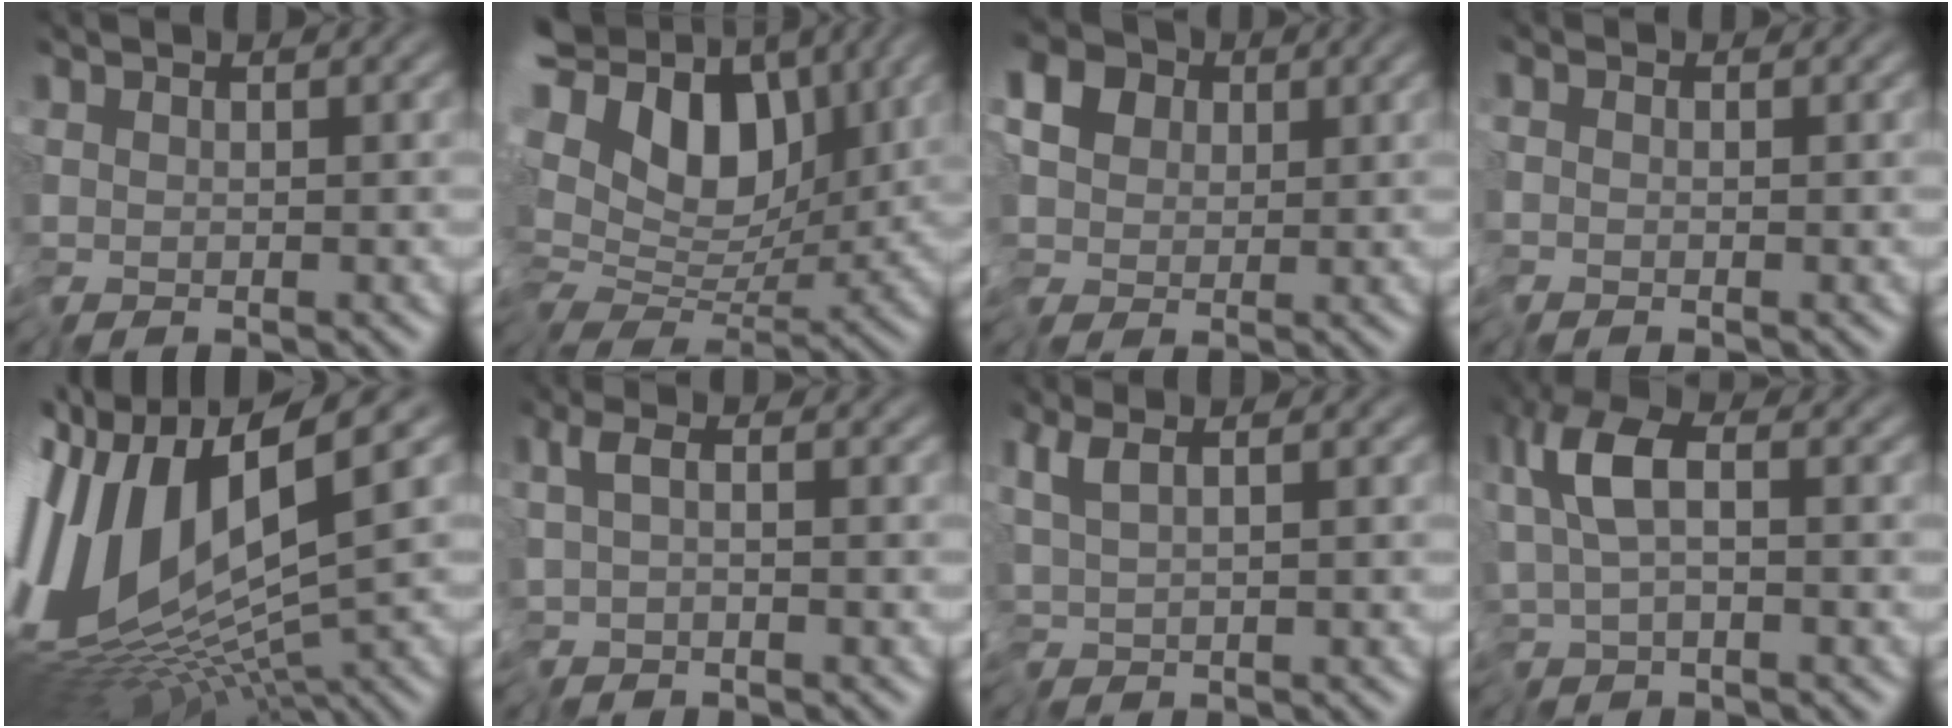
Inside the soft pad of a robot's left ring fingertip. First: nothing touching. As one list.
[{"total": 11.0, "force": [3.0, 6.9, 8.0], "torque": [-0.147, 0.001, 0.061]}, {"total": 9.2, "force": [2.2, 7.2, 5.2], "torque": [-0.096, 0.018, 0.006]}, {"total": 0.6, "force": [0.0, -0.1, -0.6], "torque": [0.007, -0.004, 0.000]}, {"total": 12.2, "force": [1.0, 3.9, 11.5], "torque": [-0.240, -0.007, 0.035]}, {"total": 1.0, "force": [-0.7, -0.2, 0.7], "torque": [-0.015, -0.010, -0.013]}, {"total": 1.0, "force": [0.1, -0.4, 0.9], "torque": [-0.022, -0.009, 0.006]}, {"total": 4.7, "force": [-1.1, 2.0, 4.2], "torque": [-0.083, 0.005, -0.033]}]